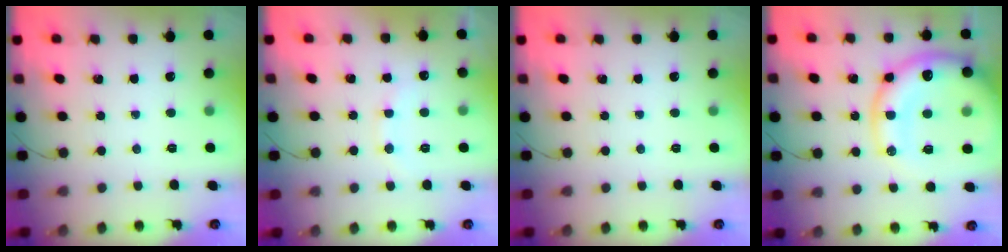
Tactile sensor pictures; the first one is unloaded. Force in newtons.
{"total": 7.3, "press": 7.3, "slide": 0.6}
{"total": 0.0}
{"total": 25.2, "press": 24.6, "slide": 5.3}